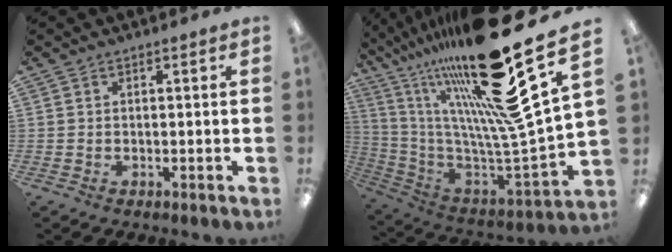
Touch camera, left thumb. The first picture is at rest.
{"total": 29.8, "force": [18.9, 5.5, 22.4], "torque": [-0.352, -0.147, 0.307]}